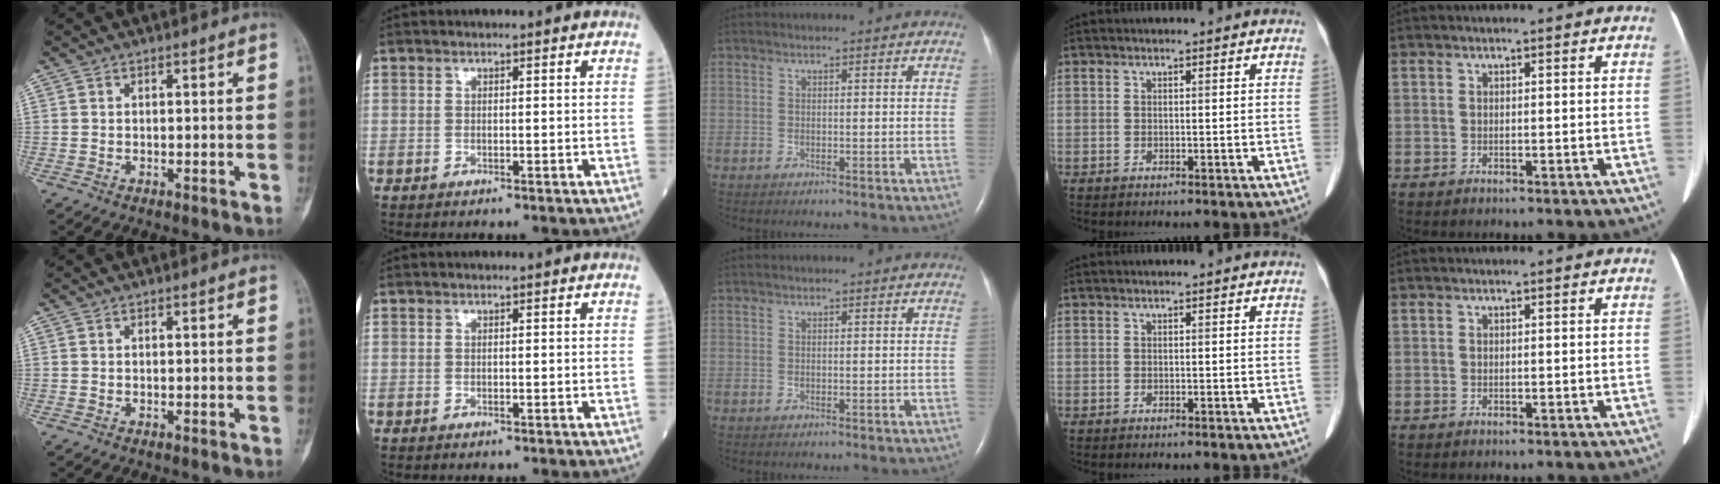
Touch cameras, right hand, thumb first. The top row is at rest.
{}